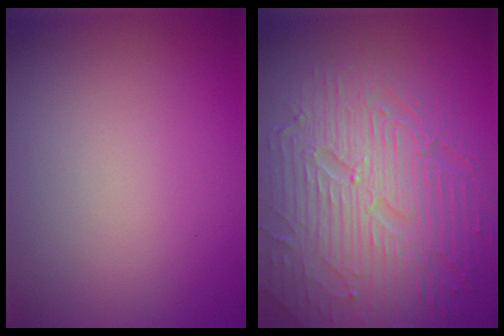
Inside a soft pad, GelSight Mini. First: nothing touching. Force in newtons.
{"total": 8.9, "press": 6.3, "slide": 6.3}